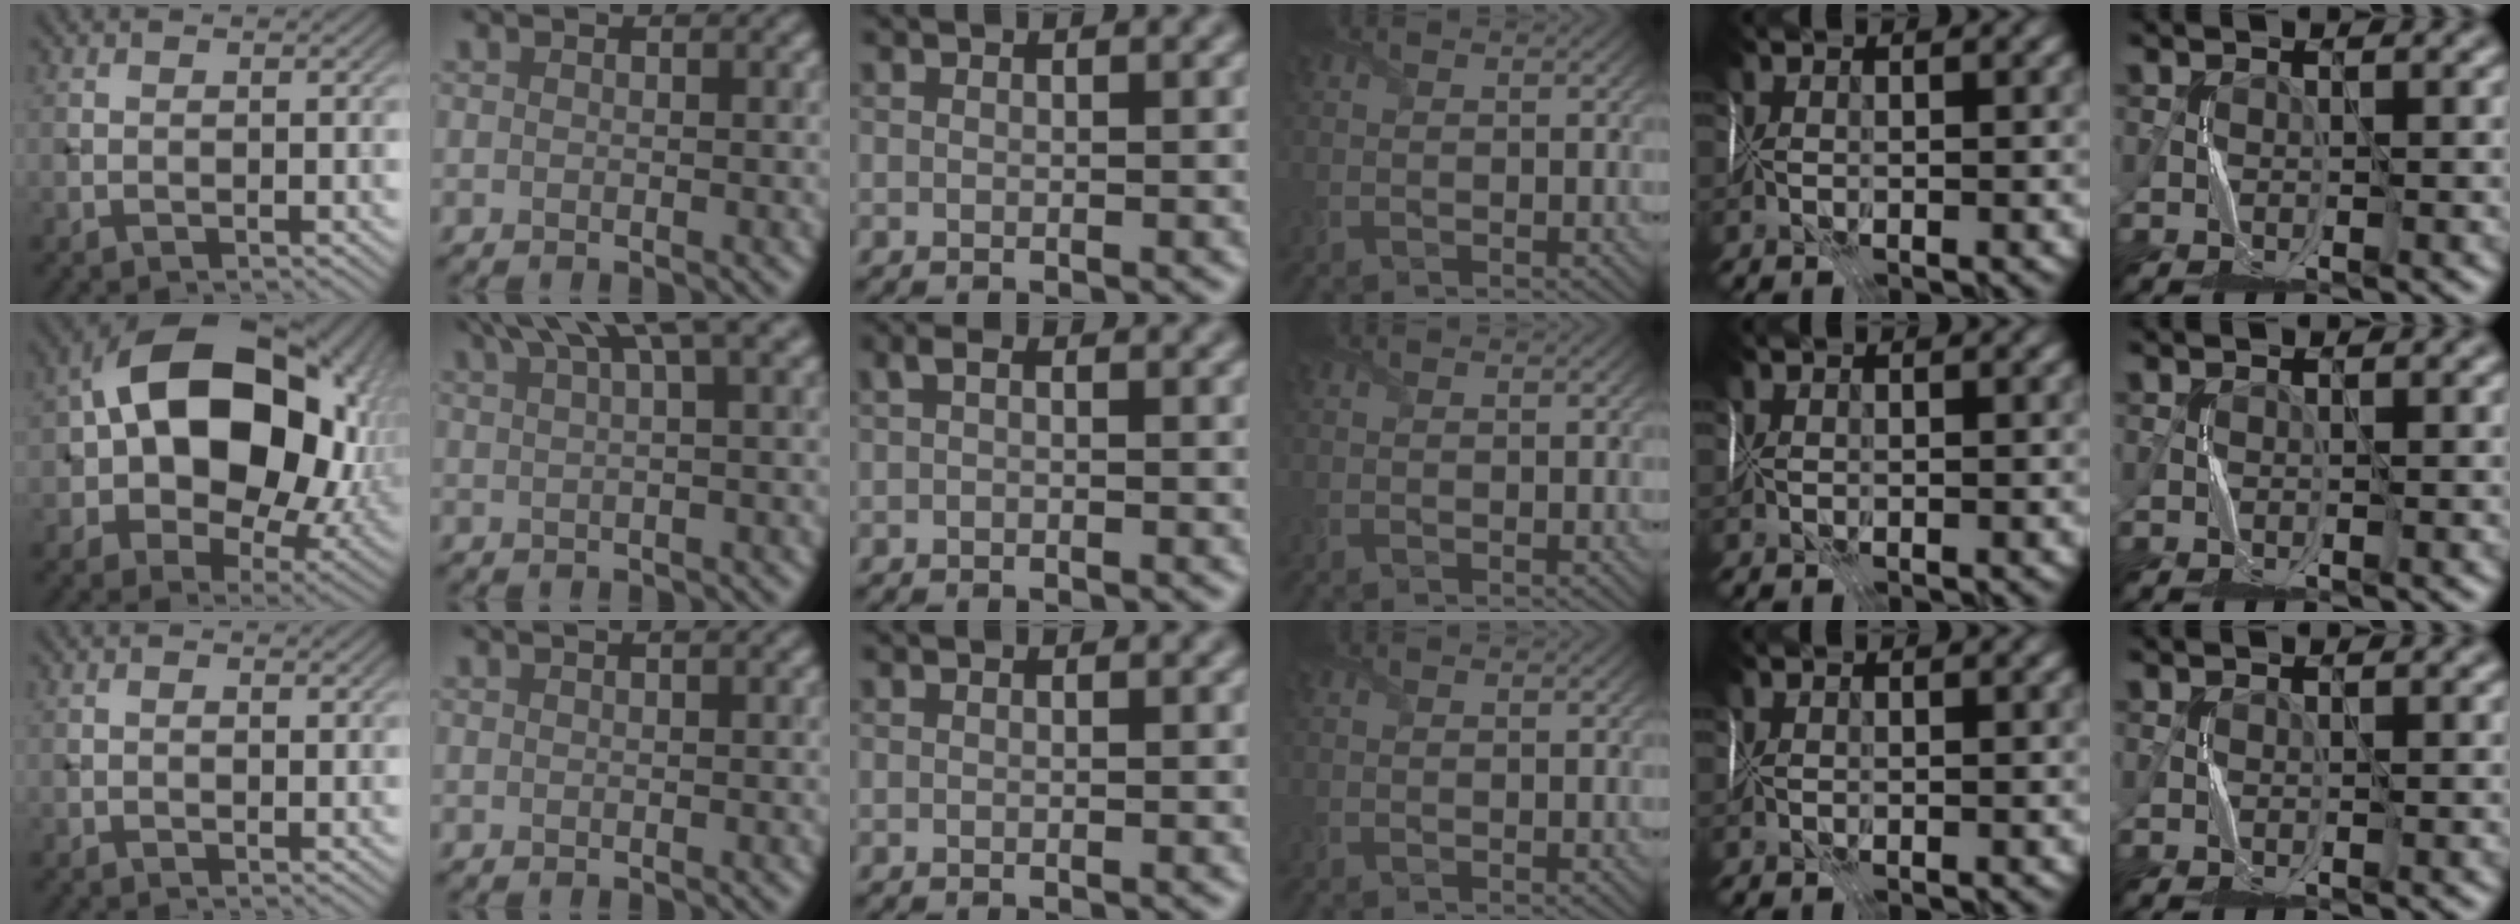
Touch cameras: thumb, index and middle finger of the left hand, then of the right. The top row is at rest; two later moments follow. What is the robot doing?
{"motion": "fold", "object": "wrapping paper"}